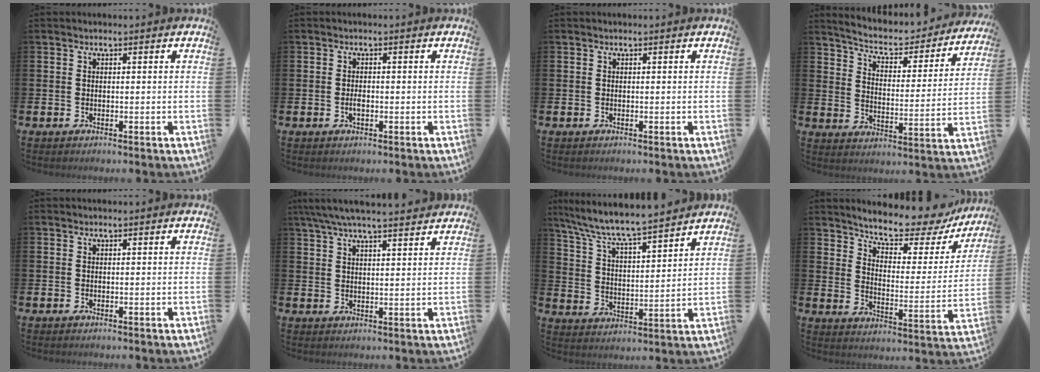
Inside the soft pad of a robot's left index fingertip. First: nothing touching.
{"total": 1.3, "force": [-0.3, 0.6, 1.1], "torque": [-0.021, 0.001, -0.007]}
{"total": 0.0}
{"total": 6.0, "force": [5.6, 1.6, 1.7], "torque": [-0.054, -0.044, 0.087]}
{"total": 0.0}
{"total": 5.8, "force": [5.3, 0.4, 2.2], "torque": [-0.050, -0.017, 0.096]}
{"total": 7.7, "force": [7.3, 0.3, 2.5], "torque": [-0.078, -0.057, 0.124]}
{"total": 8.7, "force": [7.9, 1.9, 3.3], "torque": [-0.081, -0.058, 0.130]}